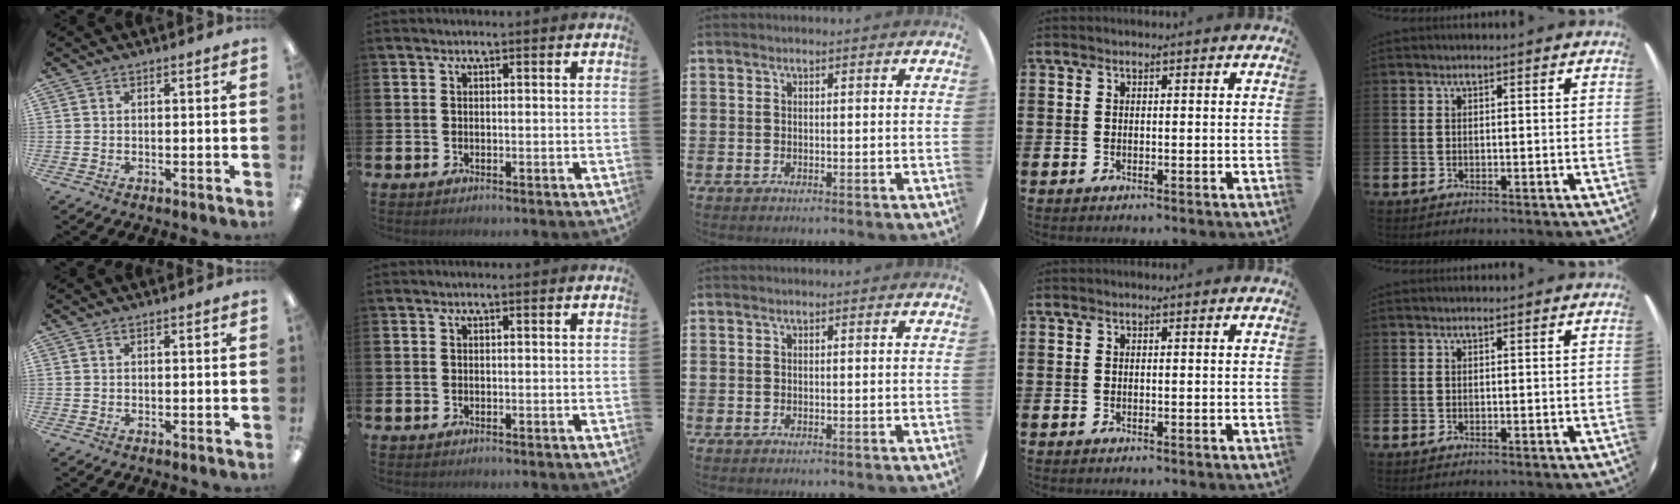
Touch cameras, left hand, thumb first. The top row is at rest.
{}